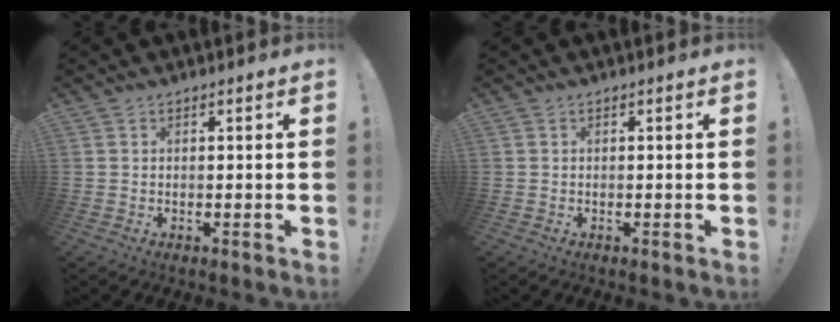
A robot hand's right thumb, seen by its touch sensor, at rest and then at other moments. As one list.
[{"total": 0.0}]